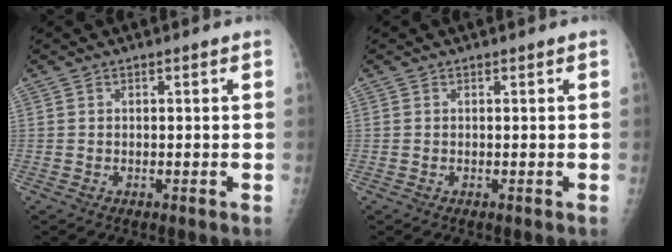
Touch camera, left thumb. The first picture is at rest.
{"total": 0.0}